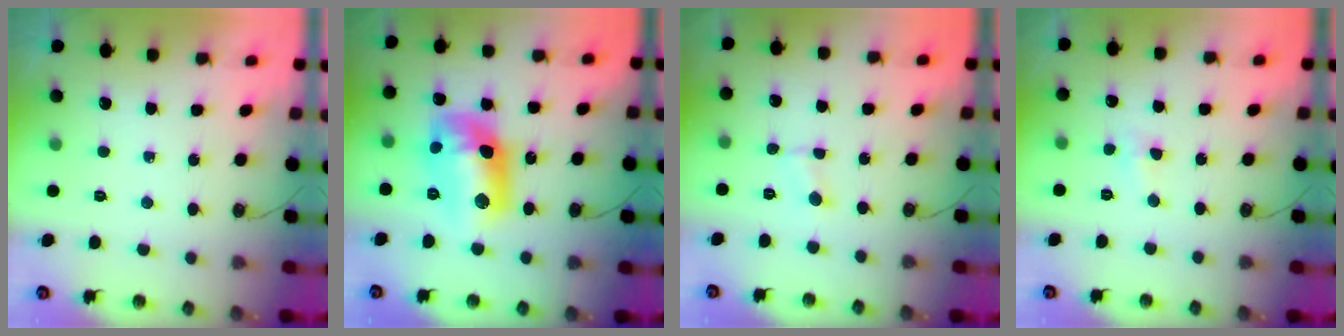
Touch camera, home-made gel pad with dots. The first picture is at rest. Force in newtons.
{"total": 15.2, "press": 15.1, "slide": 1.2}
{"total": 1.1, "press": 1.0, "slide": 0.3}
{"total": 2.4, "press": 2.4, "slide": 0.5}